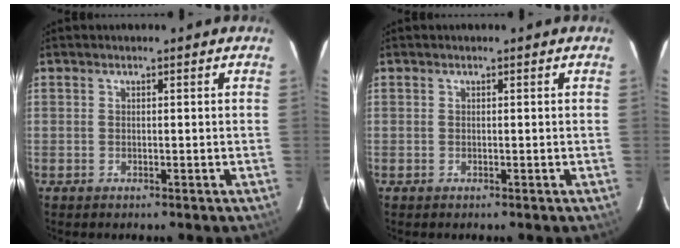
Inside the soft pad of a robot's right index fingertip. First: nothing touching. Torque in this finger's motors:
{"motor_torque": [0.00, 0.00, 0.03, 0.00]}